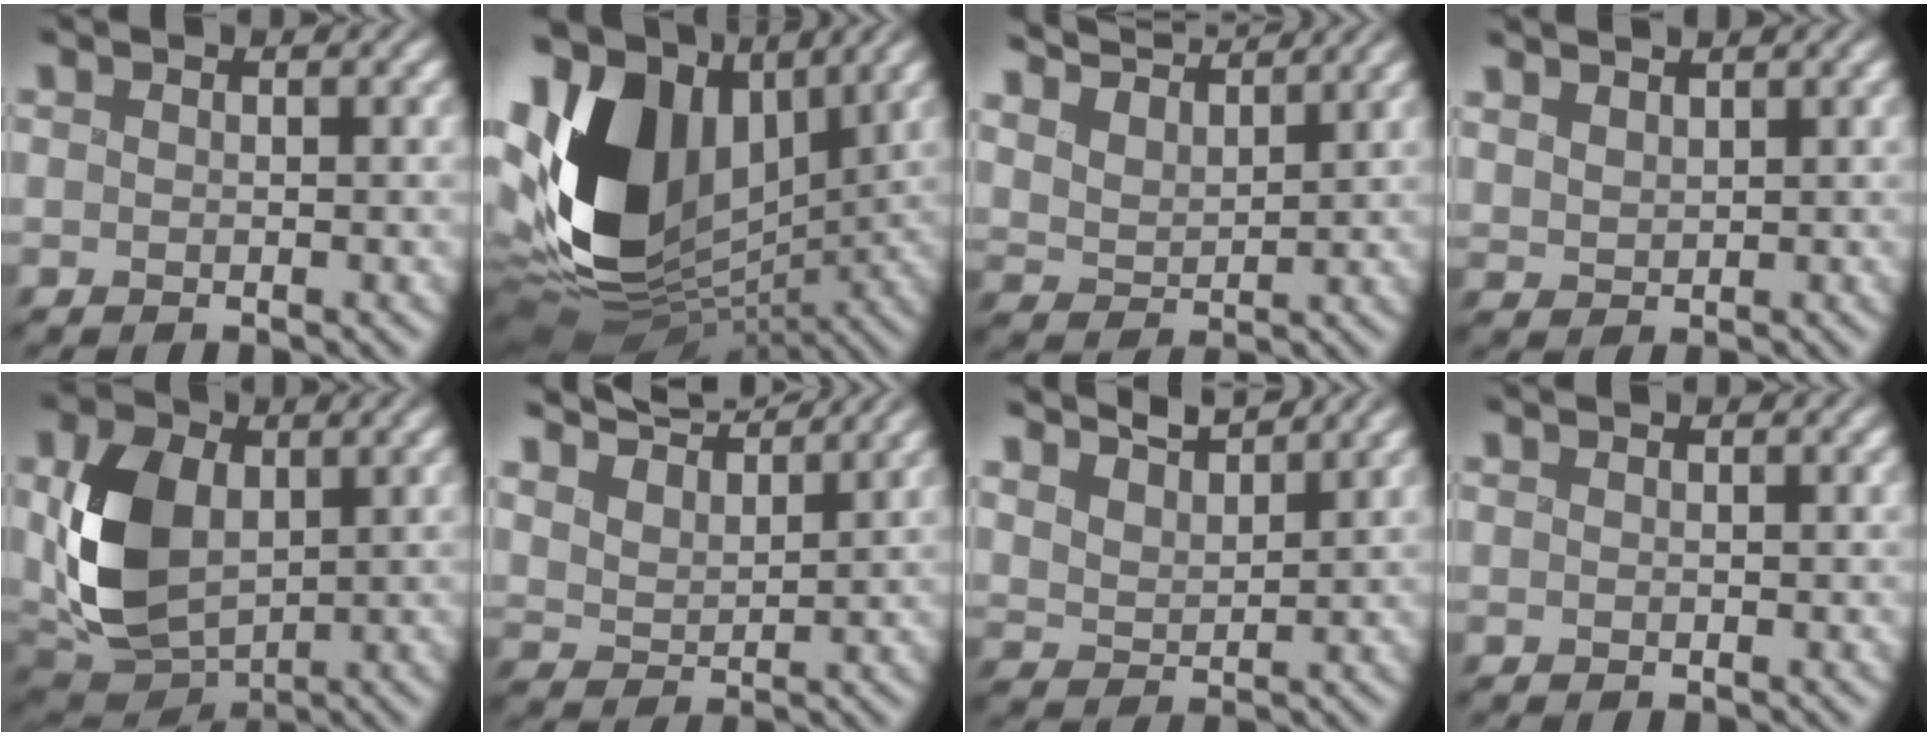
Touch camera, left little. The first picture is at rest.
{"total": 15.3, "force": [2.6, 10.4, 10.8], "torque": [-0.243, -0.002, 0.052]}
{"total": 8.0, "force": [7.1, 2.4, 2.8], "torque": [-0.078, -0.005, 0.124]}
{"total": 2.2, "force": [2.0, 0.8, 0.4], "torque": [-0.015, 0.002, 0.049]}
{"total": 8.3, "force": [1.1, 5.6, 6.1], "torque": [-0.143, -0.004, 0.021]}
{"total": 7.2, "force": [6.6, 1.8, 2.4], "torque": [-0.055, -0.006, 0.117]}
{"total": 4.4, "force": [4.0, 1.3, 1.4], "torque": [-0.037, -0.006, 0.074]}
{"total": 0.0}